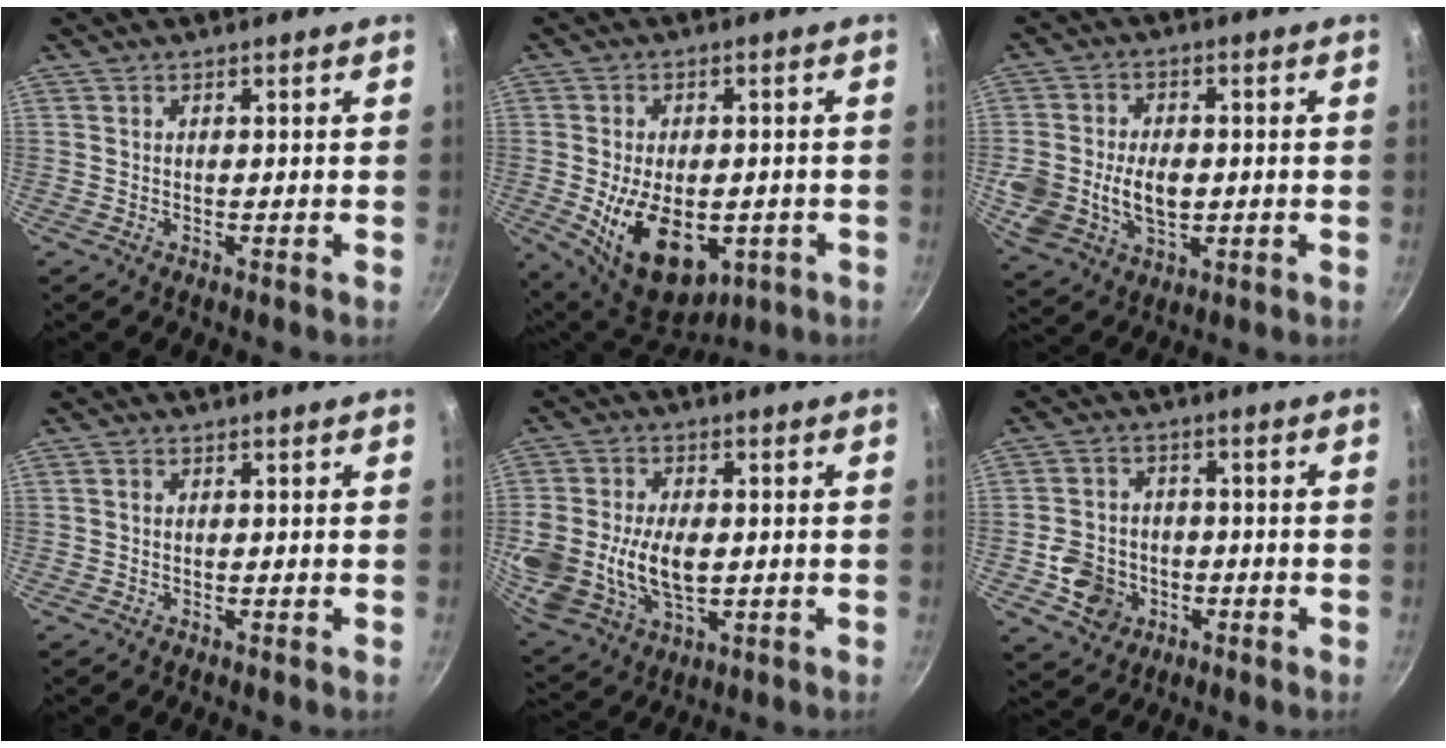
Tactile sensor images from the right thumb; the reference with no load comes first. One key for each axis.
{"total": 16.1, "fx": -3.8, "fy": 9.7, "fz": 12.3, "tx": -0.177, "ty": -0.006, "tz": -0.040}
{"total": 12.2, "fx": -0.7, "fy": 8.4, "fz": 8.8, "tx": -0.162, "ty": 0.000, "tz": -0.008}
{"total": 0.8, "fx": 0.1, "fy": 0.7, "fz": 0.4, "tx": -0.007, "ty": 0.005, "tz": 0.000}
{"total": 16.2, "fx": -0.5, "fy": 10.6, "fz": 12.3, "tx": -0.253, "ty": -0.001, "tz": -0.002}
{"total": 8.8, "fx": -2.7, "fy": 7.5, "fz": 3.8, "tx": -0.047, "ty": 0.026, "tz": -0.046}